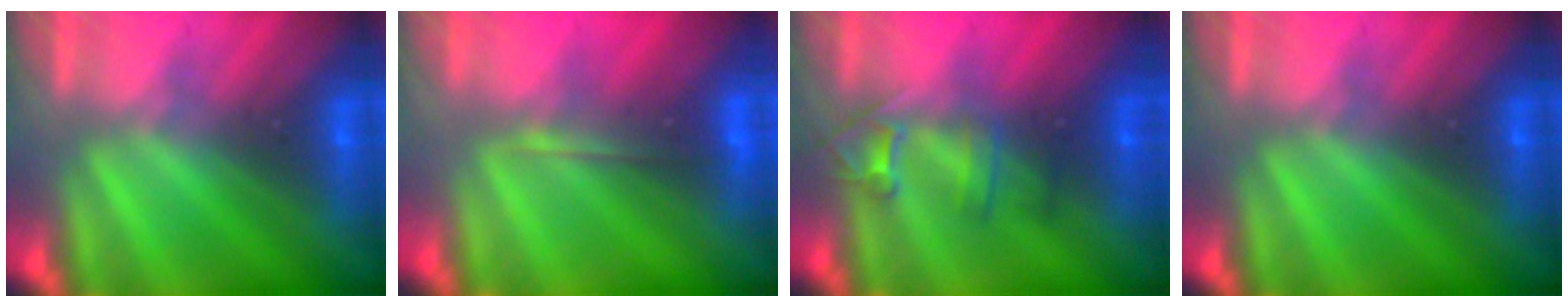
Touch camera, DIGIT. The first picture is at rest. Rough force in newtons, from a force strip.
{"total": 2.0}
{"total": 2.4}
{"total": 0.0}